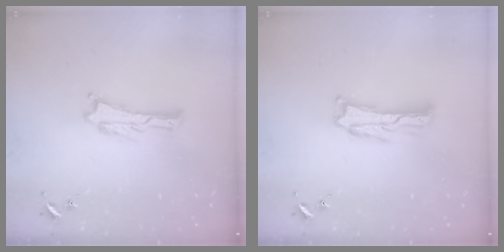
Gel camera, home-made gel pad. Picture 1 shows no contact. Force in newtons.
{"total": 2.8, "press": 2.7, "slide": 0.4}